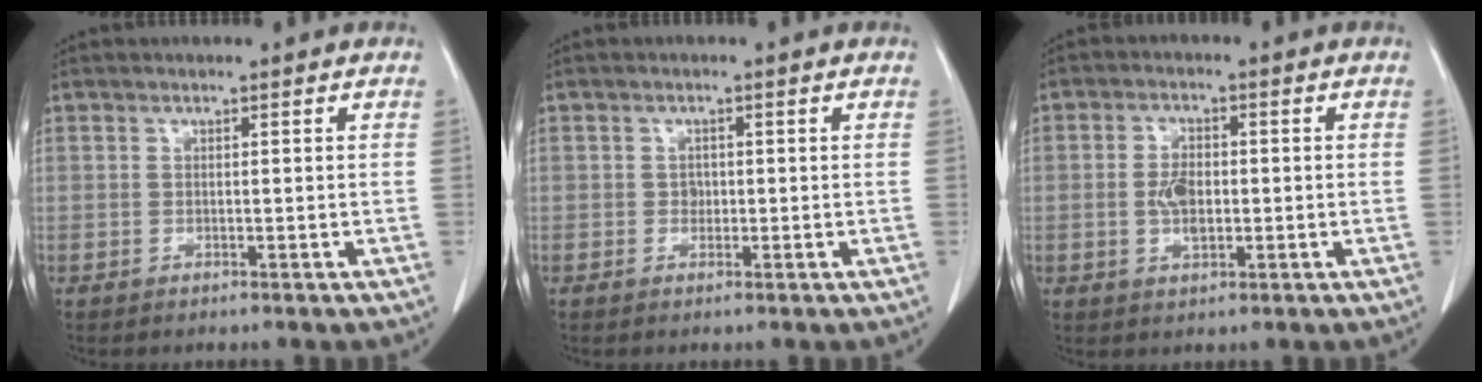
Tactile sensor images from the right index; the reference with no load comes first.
{"total": 1.1, "force": [-0.1, 1.0, 0.6], "torque": [-0.008, 0.003, 0.000]}
{"total": 4.4, "force": [-0.4, 2.2, 3.8], "torque": [-0.075, 0.002, -0.007]}